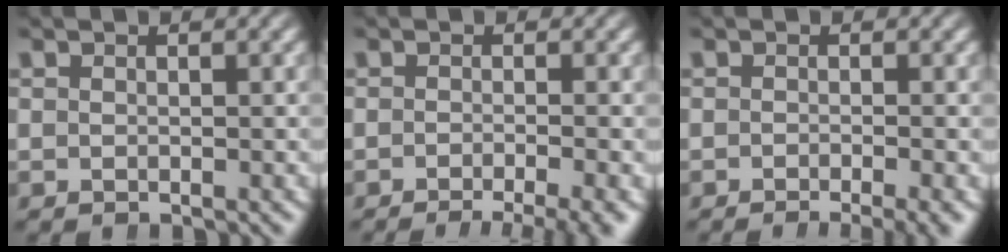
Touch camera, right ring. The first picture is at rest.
{"total": 5.1, "force": [-4.3, 0.6, 2.5], "torque": [-0.018, -0.008, -0.061]}
{"total": 3.0, "force": [-2.5, 0.0, 1.6], "torque": [-0.006, -0.003, -0.037]}